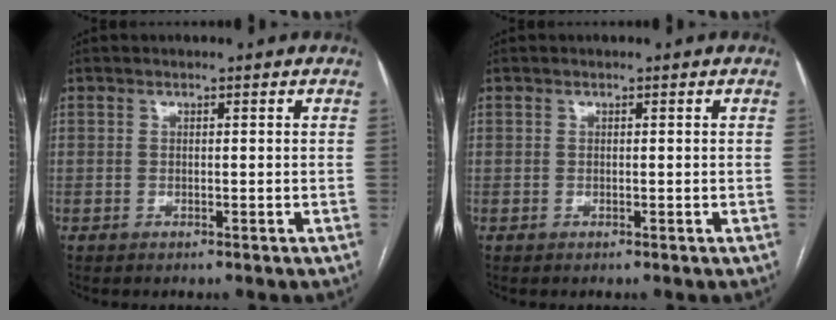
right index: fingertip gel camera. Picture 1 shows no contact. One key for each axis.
{"total": 0.0}